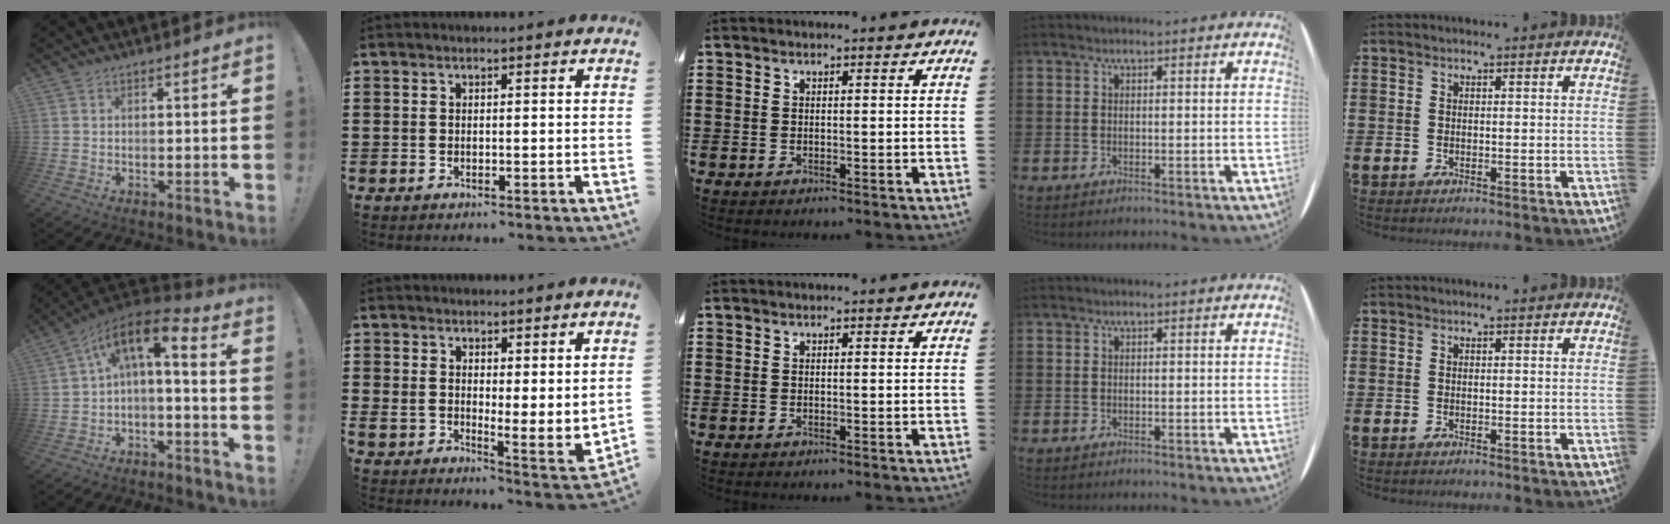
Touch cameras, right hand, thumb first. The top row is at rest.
{"thumb": {"total": 8.2, "force": [1.0, 2.6, 7.7], "torque": [-0.134, -0.010, 0.013]}, "index": {"total": 3.9, "force": [3.8, 0.9, 0.0], "torque": [-0.022, -0.024, 0.070]}}